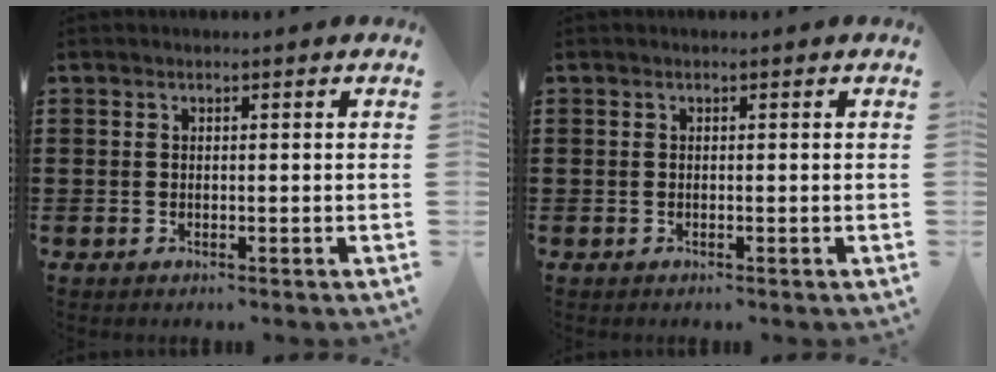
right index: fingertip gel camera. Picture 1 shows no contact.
{"total": 0.0}